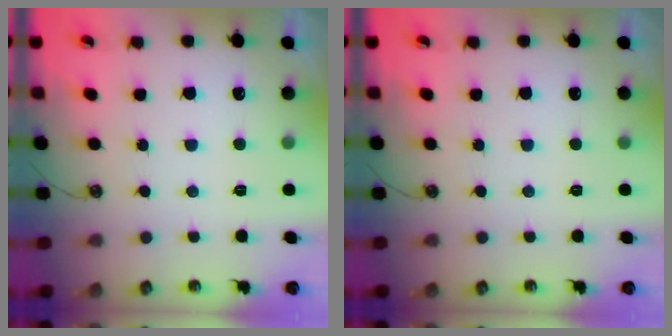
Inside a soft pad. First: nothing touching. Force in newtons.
{"total": 0.0}